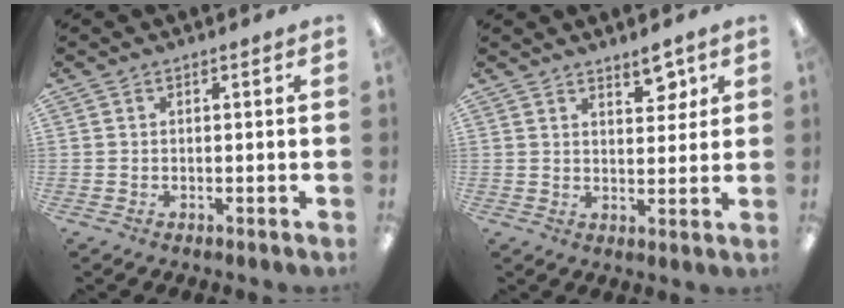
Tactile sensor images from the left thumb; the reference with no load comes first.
{"total": 5.9, "force": [4.1, 2.5, 3.4], "torque": [-0.027, -0.026, 0.064]}